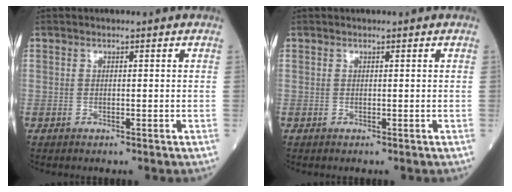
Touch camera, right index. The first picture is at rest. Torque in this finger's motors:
{"motor_torque": [0.00, 0.00, 0.00, 0.00]}